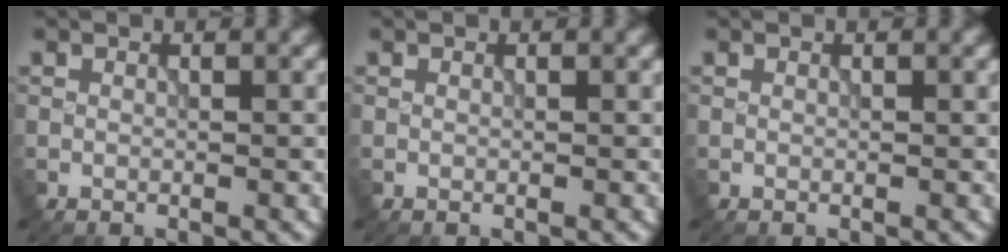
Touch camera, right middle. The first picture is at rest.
{"total": 0.0}
{"total": 0.0}